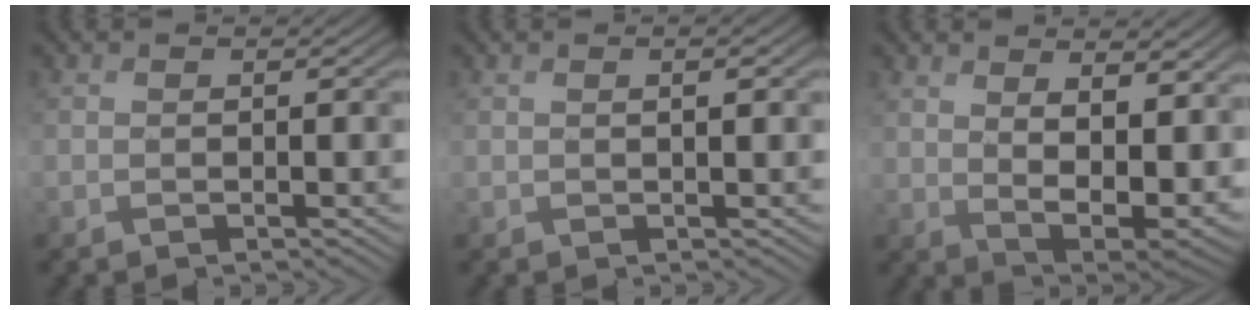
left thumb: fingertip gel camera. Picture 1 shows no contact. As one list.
[{"total": 1.4, "force": [0.6, 0.2, 1.3], "torque": [-0.023, 0.004, 0.010]}, {"total": 10.7, "force": [3.8, 5.5, 8.4], "torque": [-0.151, -0.019, 0.082]}]